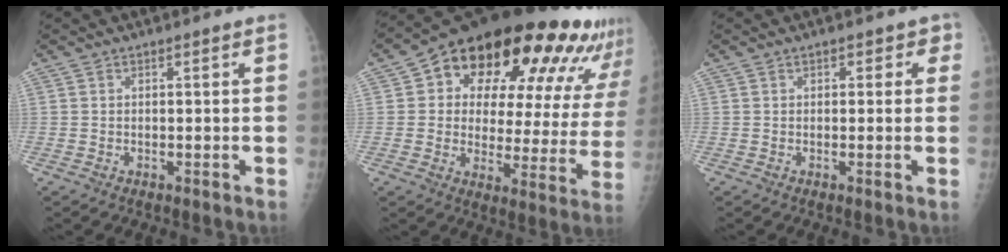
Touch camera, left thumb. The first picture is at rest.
{"total": 28.7, "force": [15.5, 13.7, 19.9], "torque": [-0.240, -0.008, 0.208]}
{"total": 2.5, "force": [0.8, 1.9, 1.5], "torque": [0.015, 0.004, 0.000]}